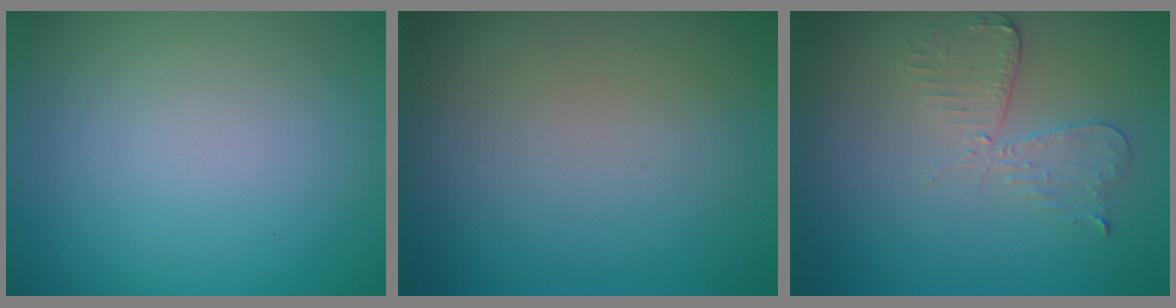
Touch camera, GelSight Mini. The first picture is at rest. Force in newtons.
{"total": 0.0}
{"total": 3.0, "press": 2.6, "slide": 1.5}